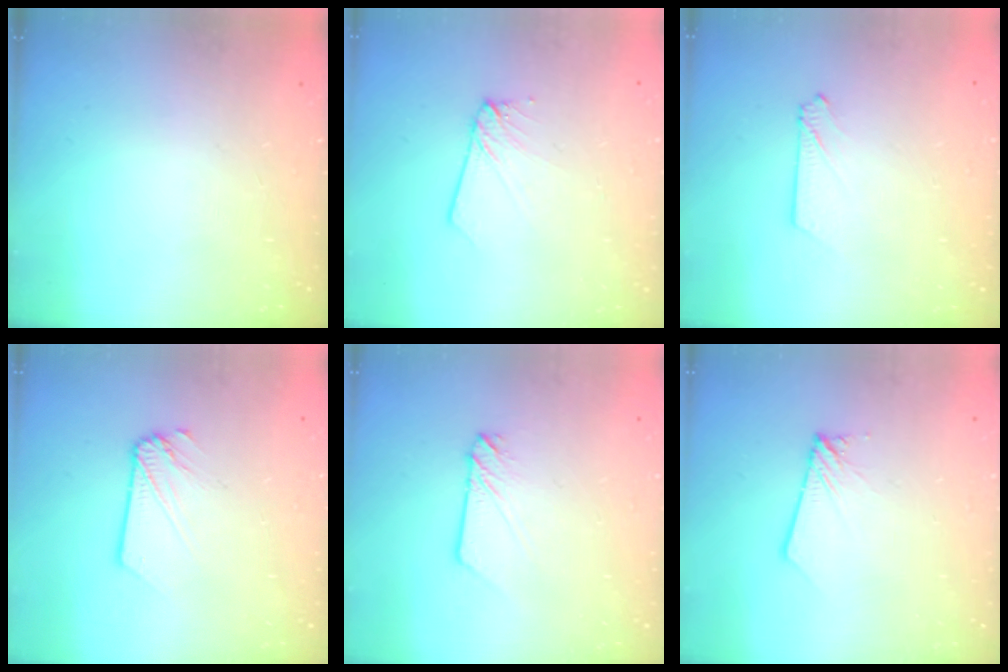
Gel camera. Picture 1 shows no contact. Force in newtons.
{"total": 3.5, "press": 3.4, "slide": 0.3}
{"total": 2.6, "press": 2.6, "slide": 0.3}
{"total": 2.5, "press": 2.5, "slide": 0.1}
{"total": 3.0, "press": 3.0, "slide": 0.2}
{"total": 1.8, "press": 1.8, "slide": 0.2}